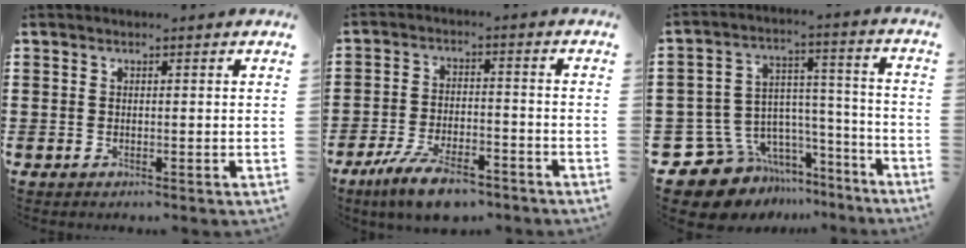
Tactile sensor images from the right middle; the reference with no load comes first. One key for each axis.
{"total": 8.3, "fx": -6.4, "fy": 2.2, "fz": 4.8, "tx": -0.104, "ty": 0.003, "tz": -0.120}
{"total": 11.4, "fx": -9.0, "fy": 6.6, "fz": 2.5, "tx": -0.072, "ty": 0.016, "tz": -0.165}